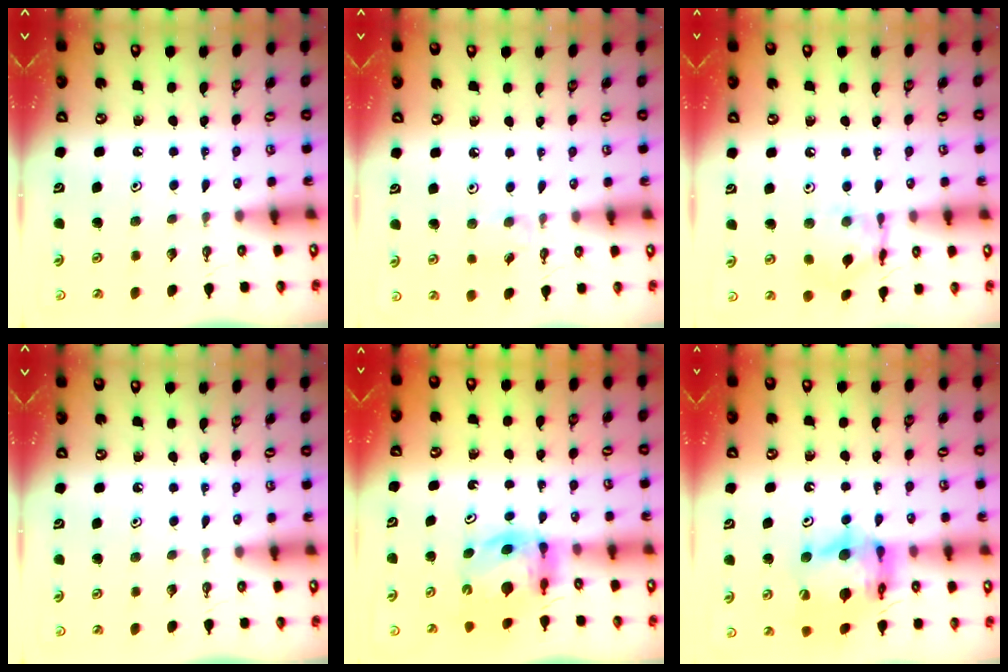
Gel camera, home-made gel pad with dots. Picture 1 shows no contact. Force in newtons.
{"total": 2.4, "press": 2.4, "slide": 0.5}
{"total": 10.7, "press": 10.6, "slide": 0.8}
{"total": 0.0}
{"total": 6.7, "press": 6.7, "slide": 0.7}
{"total": 15.9, "press": 15.8, "slide": 1.7}